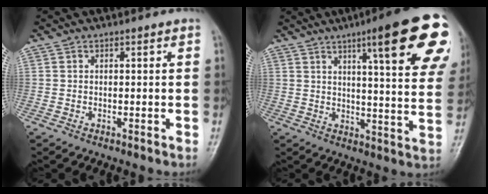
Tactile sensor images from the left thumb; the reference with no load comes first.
{"total": 22.4, "force": [11.2, 4.2, 19.0], "torque": [-0.227, -0.034, 0.140]}